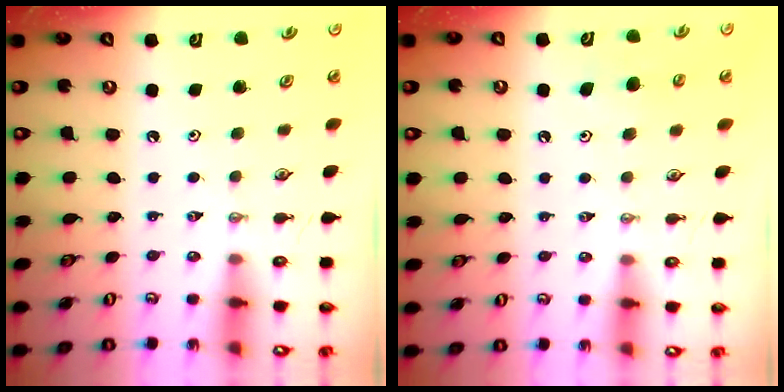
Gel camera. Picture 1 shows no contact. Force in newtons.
{"total": 6.4, "press": 6.4, "slide": 0.4}